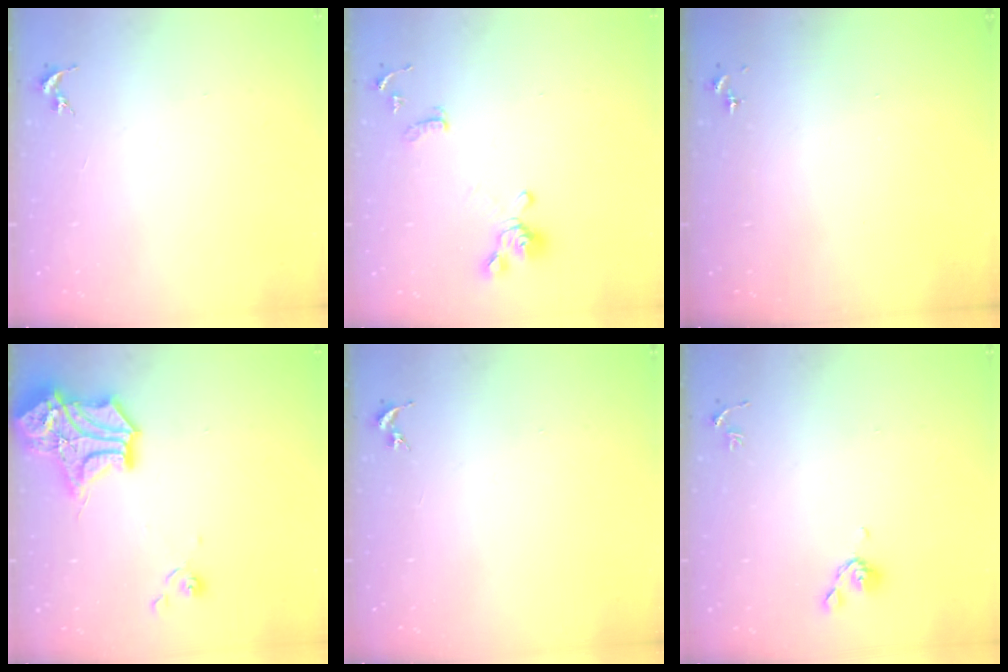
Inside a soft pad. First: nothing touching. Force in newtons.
{"total": 12.9, "press": 12.8, "slide": 1.1}
{"total": 0.0}
{"total": 16.6, "press": 16.4, "slide": 2.4}
{"total": 0.0}
{"total": 6.4, "press": 6.3, "slide": 1.3}